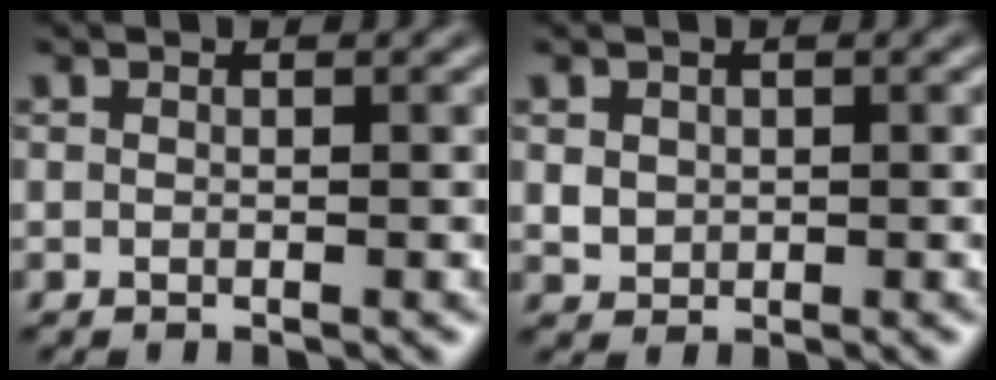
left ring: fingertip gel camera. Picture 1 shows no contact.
{"total": 1.4, "force": [0.3, 1.3, 0.5], "torque": [-0.009, -0.005, 0.012]}